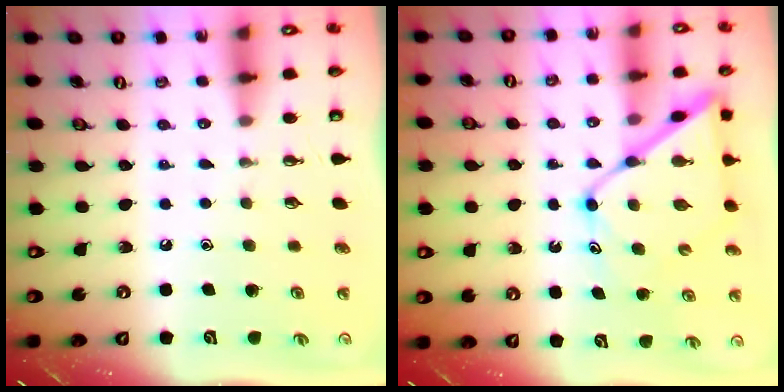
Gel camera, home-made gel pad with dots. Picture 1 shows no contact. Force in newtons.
{"total": 14.0, "press": 14.0, "slide": 1.3}